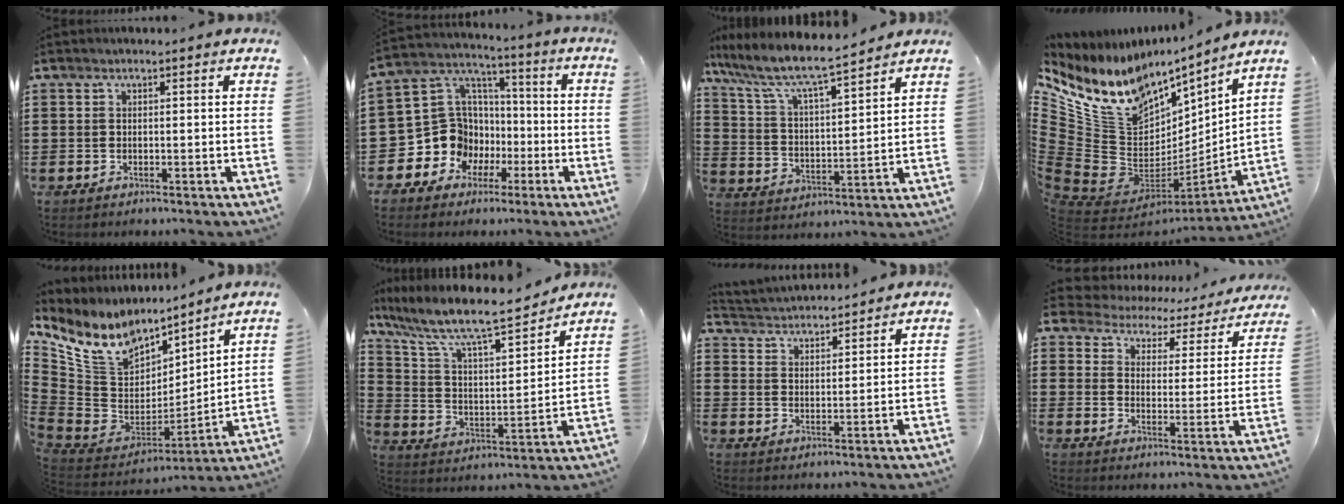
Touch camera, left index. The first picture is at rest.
{"total": 10.4, "force": [-2.7, 9.7, 2.6], "torque": [-0.112, -0.008, -0.046]}
{"total": 7.3, "force": [6.3, 1.0, 3.6], "torque": [-0.099, -0.037, 0.103]}
{"total": 14.1, "force": [7.1, 9.4, 7.7], "torque": [-0.191, -0.072, 0.116]}
{"total": 10.6, "force": [6.6, 6.6, 4.9], "torque": [-0.148, -0.043, 0.122]}
{"total": 9.8, "force": [8.1, 1.5, 5.2], "torque": [-0.137, -0.054, 0.134]}
{"total": 3.3, "force": [3.2, 0.3, -0.5], "torque": [-0.008, -0.019, 0.055]}
{"total": 3.5, "force": [3.3, 1.1, 0.1], "torque": [-0.029, -0.026, 0.048]}